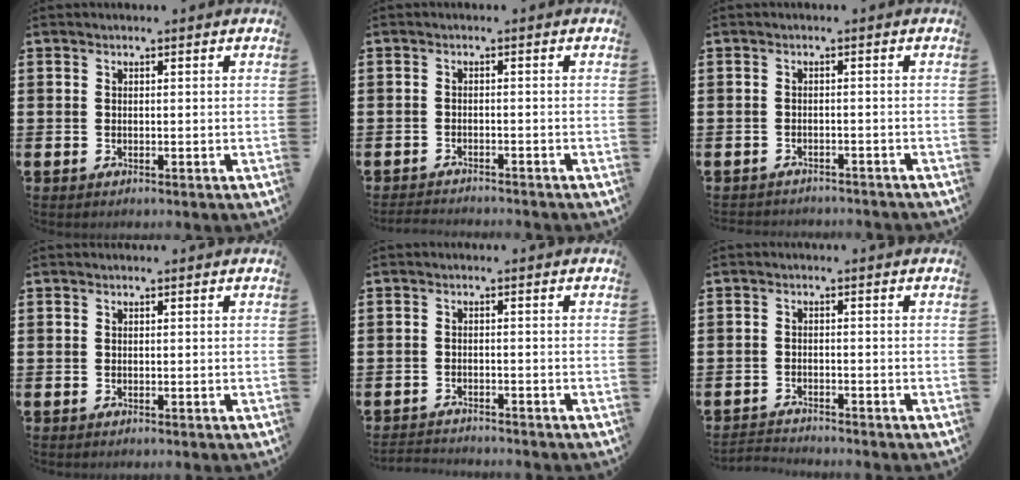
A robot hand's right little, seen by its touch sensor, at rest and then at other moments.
{"total": 1.4, "force": [-1.4, -0.1, 0.0], "torque": [-0.002, 0.003, -0.029]}
{"total": 1.2, "force": [-1.2, 0.0, -0.1], "torque": [-0.001, 0.003, -0.026]}
{"total": 0.0}
{"total": 1.7, "force": [-1.7, -0.1, -0.1], "torque": [-0.003, 0.002, -0.036]}
{"total": 1.5, "force": [-1.5, -0.1, -0.2], "torque": [-0.002, 0.003, -0.032]}